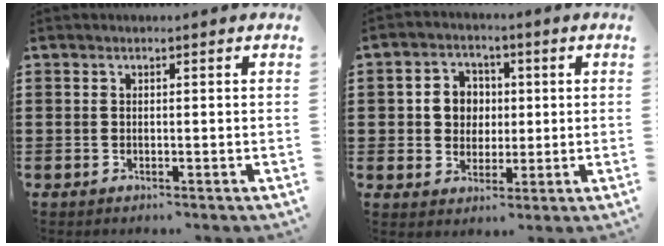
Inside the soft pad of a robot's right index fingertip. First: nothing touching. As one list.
[{"total": 5.3, "force": [0.3, 4.9, 1.9], "torque": [-0.048, 0.013, 0.000]}]